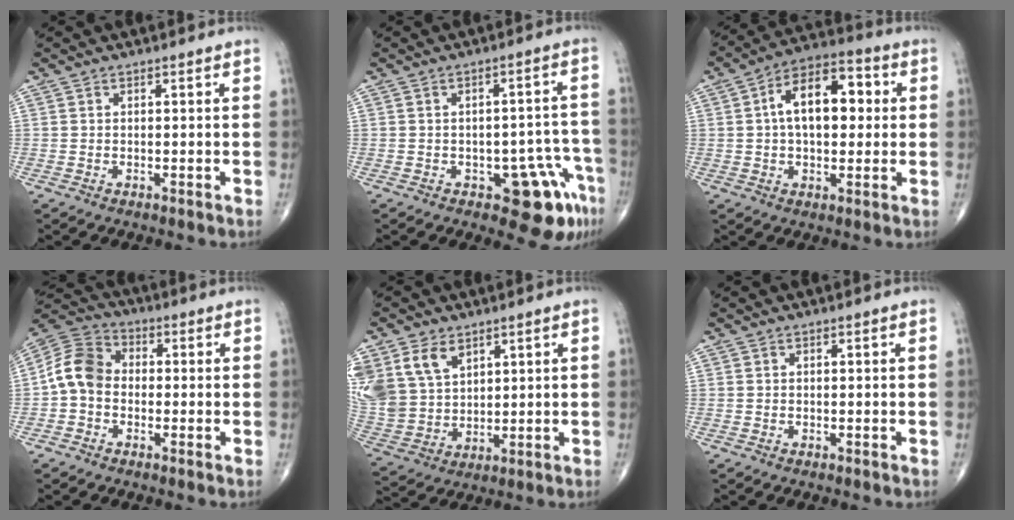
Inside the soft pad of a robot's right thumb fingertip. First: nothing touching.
{"total": 9.7, "force": [-5.0, 4.5, 6.9], "torque": [-0.046, 0.033, -0.056]}
{"total": 14.1, "force": [2.0, 8.1, 11.4], "torque": [-0.161, 0.027, 0.022]}
{"total": 8.7, "force": [-1.1, 6.8, 5.2], "torque": [-0.090, 0.028, -0.037]}
{"total": 15.8, "force": [7.3, 11.2, 8.4], "torque": [-0.185, -0.005, 0.160]}
{"total": 0.0}